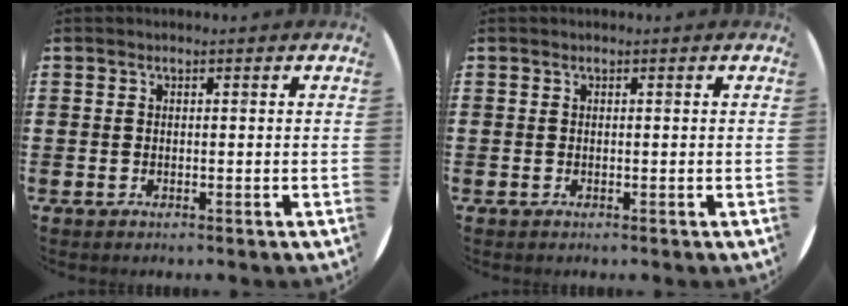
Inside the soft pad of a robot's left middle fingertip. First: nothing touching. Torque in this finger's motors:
{"motor_torque": [-0.07, -0.11, -0.03, -0.01]}